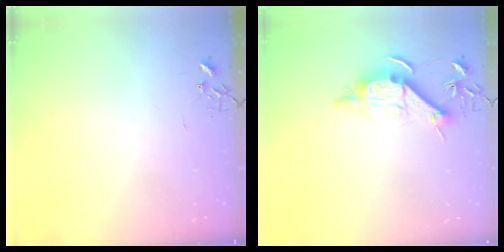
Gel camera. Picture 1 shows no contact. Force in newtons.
{"total": 12.0, "press": 12.0, "slide": 0.6}